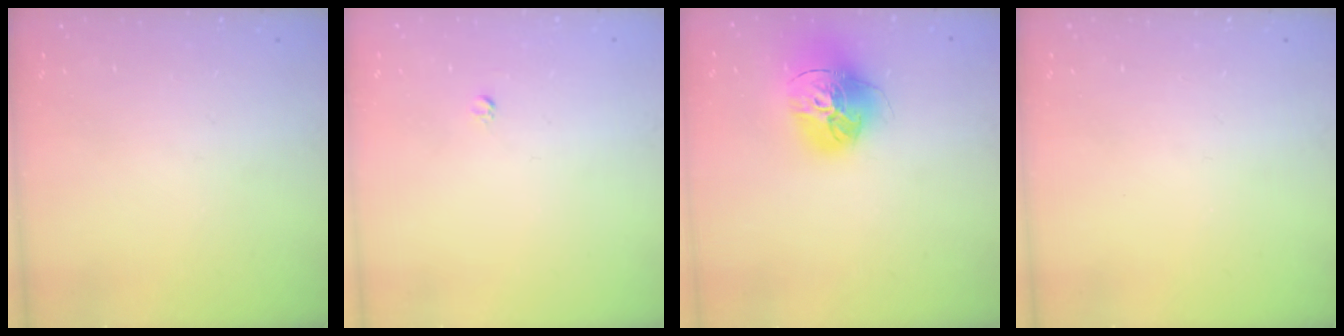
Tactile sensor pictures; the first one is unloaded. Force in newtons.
{"total": 2.5, "press": 2.5, "slide": 0.2}
{"total": 17.0, "press": 16.9, "slide": 1.7}
{"total": 0.0}